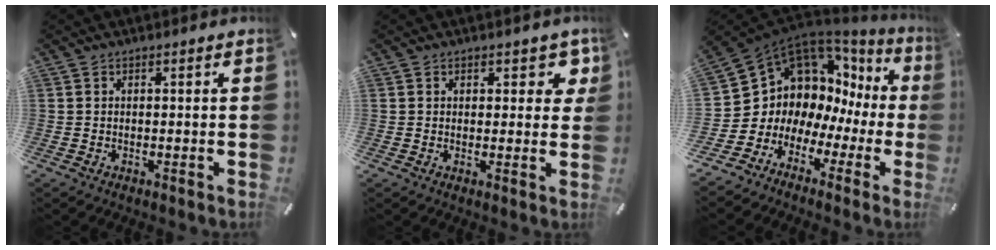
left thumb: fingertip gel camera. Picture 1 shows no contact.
{"total": 5.0, "force": [2.5, 3.1, 3.1], "torque": [-0.019, -0.009, 0.035]}
{"total": 9.4, "force": [5.5, 7.3, 2.3], "torque": [-0.066, -0.085, 0.108]}